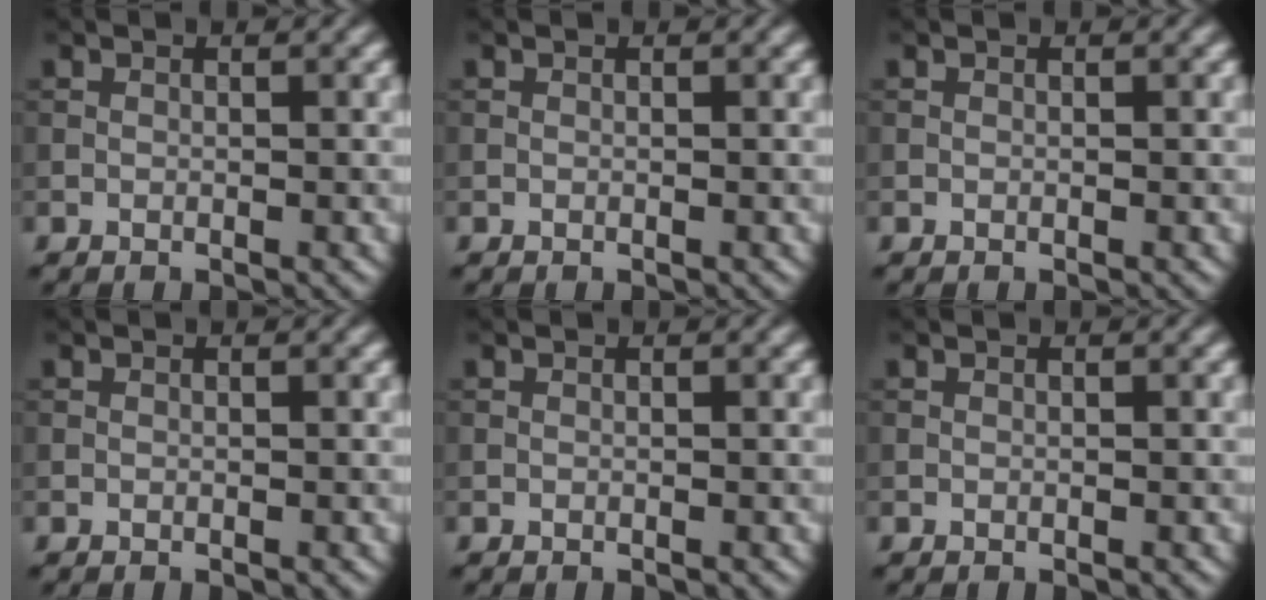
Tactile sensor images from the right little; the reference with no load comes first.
{"total": 0.0}
{"total": 0.0}
{"total": 0.0}
{"total": 0.0}
{"total": 0.0}